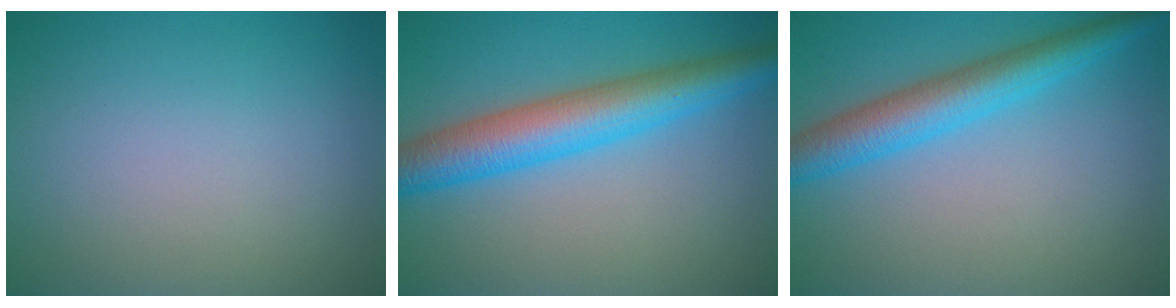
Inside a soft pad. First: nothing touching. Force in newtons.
{"total": 7.0, "press": 6.9, "slide": 0.1}
{"total": 5.2, "press": 5.2, "slide": 0.1}